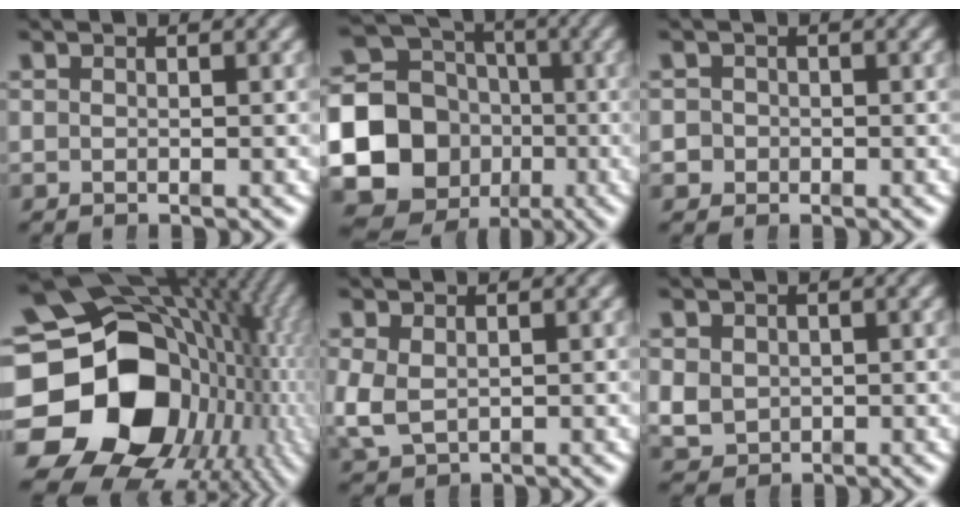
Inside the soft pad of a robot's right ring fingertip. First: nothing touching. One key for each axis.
{"total": 20.8, "fx": -4.0, "fy": 18.7, "fz": 8.3, "tx": -0.192, "ty": -0.069, "tz": -0.072}
{"total": 2.3, "fx": -0.8, "fy": 2.2, "fz": 0.1, "tx": -0.012, "ty": -0.009, "tz": -0.015}
{"total": 29.7, "fx": -1.1, "fy": 21.3, "fz": 20.6, "tx": -0.325, "ty": -0.062, "tz": -0.011}
{"total": 3.0, "fx": -0.2, "fy": 2.5, "fz": 1.6, "tx": -0.058, "ty": -0.023, "tz": 0.016}
{"total": 3.6, "fx": -0.4, "fy": 3.3, "fz": 1.4, "tx": -0.038, "ty": -0.023, "tz": 0.009}